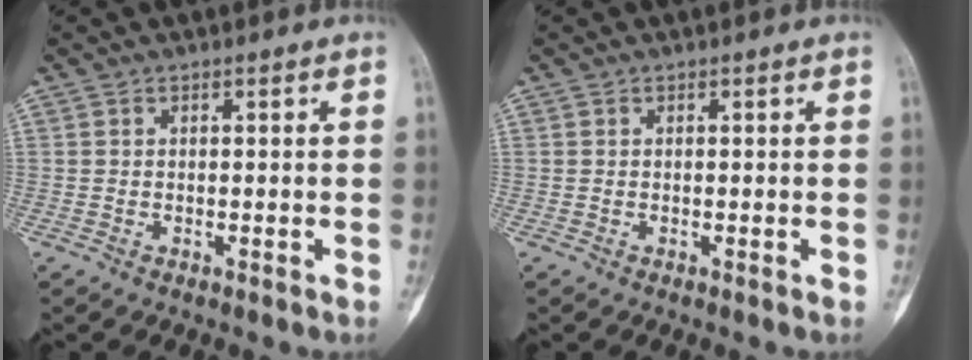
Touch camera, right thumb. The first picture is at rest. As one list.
[{"total": 0.0}]